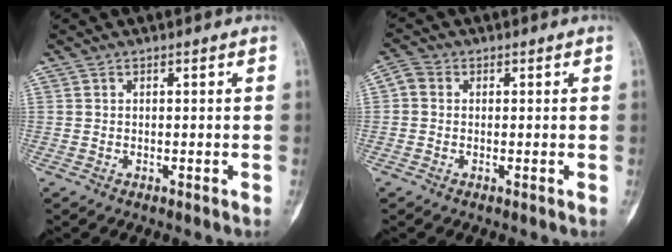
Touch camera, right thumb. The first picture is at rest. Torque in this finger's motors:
{"motor_torque": [0.27, 0.16, 0.24, -0.36, 0.02]}